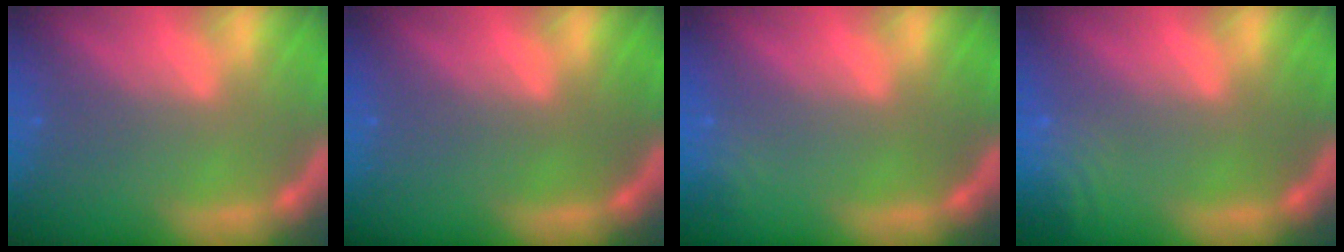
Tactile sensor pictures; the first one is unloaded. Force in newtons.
{"total": 0.0}
{"total": 1.4}
{"total": 4.6}